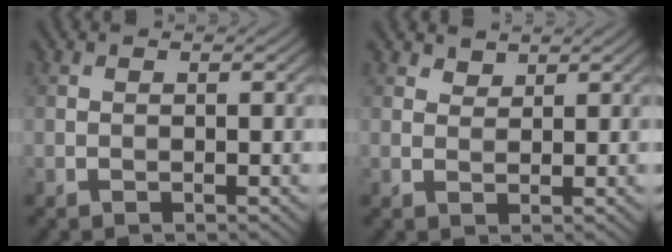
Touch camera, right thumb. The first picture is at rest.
{"total": 1.7, "force": [1.4, 0.8, 0.4], "torque": [-0.010, -0.001, 0.031]}